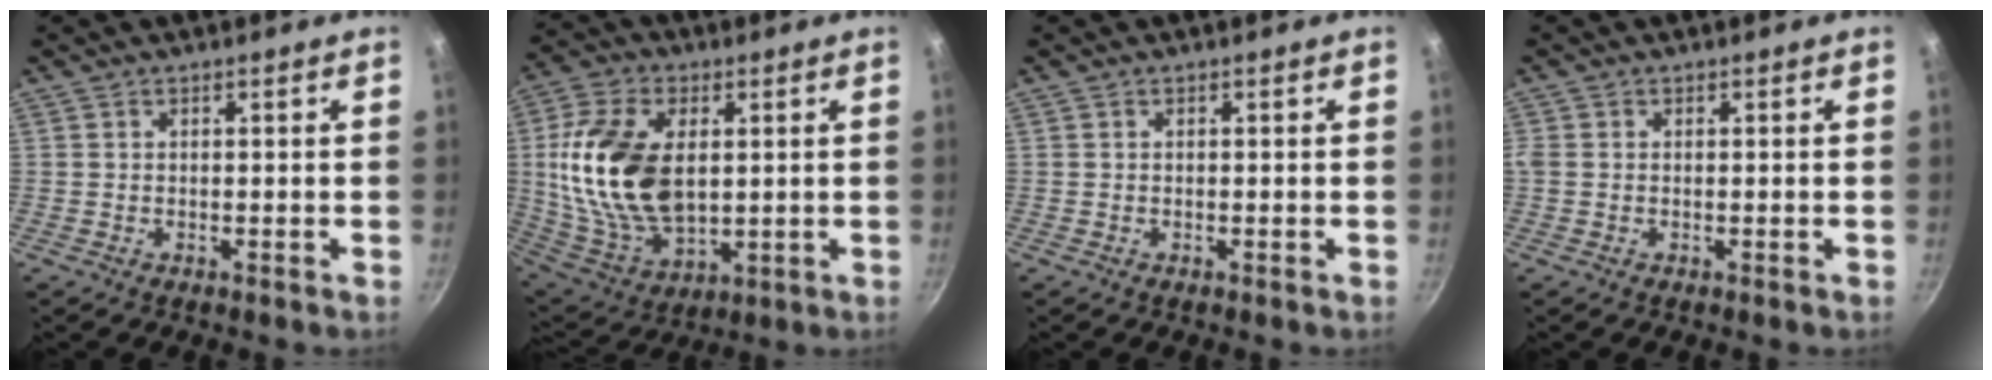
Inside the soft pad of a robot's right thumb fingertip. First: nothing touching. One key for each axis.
{"total": 20.3, "fx": 2.5, "fy": 12.5, "fz": 15.9, "tx": -0.294, "ty": -0.009, "tz": 0.056}
{"total": 0.0}
{"total": 1.2, "fx": -0.1, "fy": 1.0, "fz": 0.7, "tx": -0.015, "ty": 0.002, "tz": -0.002}